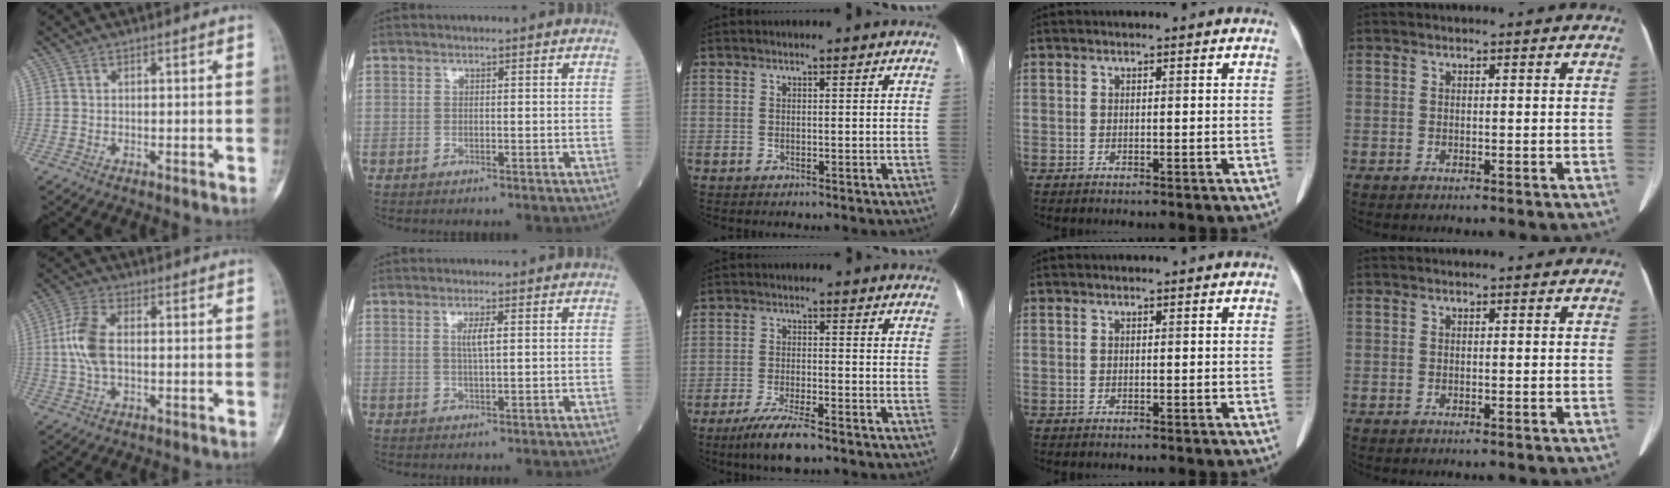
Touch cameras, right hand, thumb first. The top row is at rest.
{"thumb": {"total": 7.8, "force": [0.2, 4.2, 6.6], "torque": [-0.150, 0.014, 0.000]}, "index": {"total": 2.7, "force": [0.7, 0.3, 2.5], "torque": [-0.051, -0.001, 0.012]}, "middle": {"total": 6.8, "force": [-4.9, 0.8, 4.6], "torque": [-0.095, -0.017, -0.086]}}